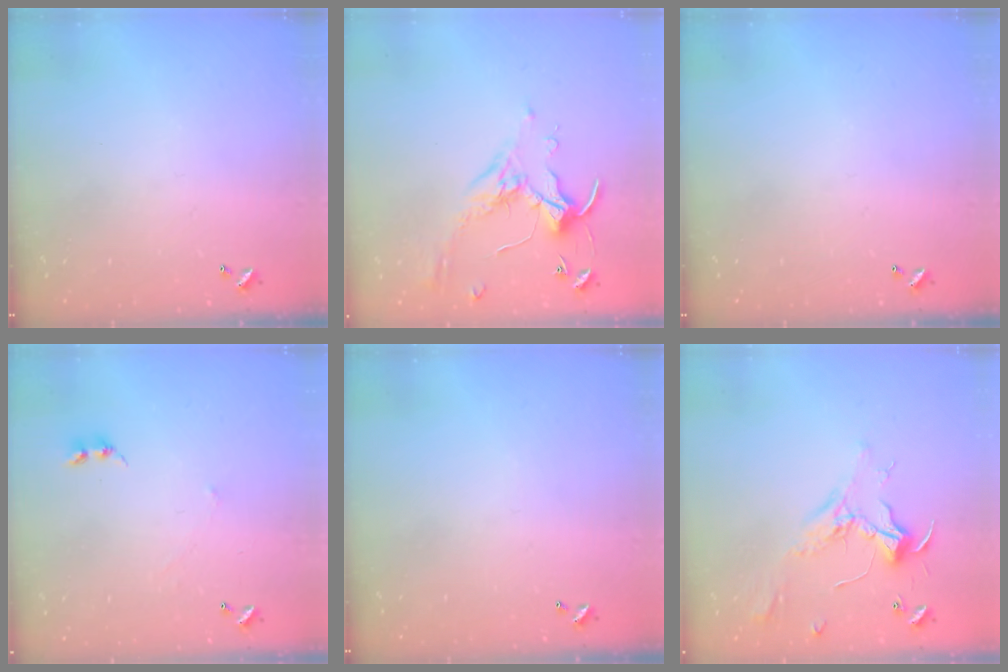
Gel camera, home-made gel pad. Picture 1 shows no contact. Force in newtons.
{"total": 0.7, "press": 0.6, "slide": 0.4}
{"total": 0.0}
{"total": 2.3, "press": 2.3, "slide": 0.3}
{"total": 0.0}
{"total": 2.3, "press": 2.2, "slide": 0.9}